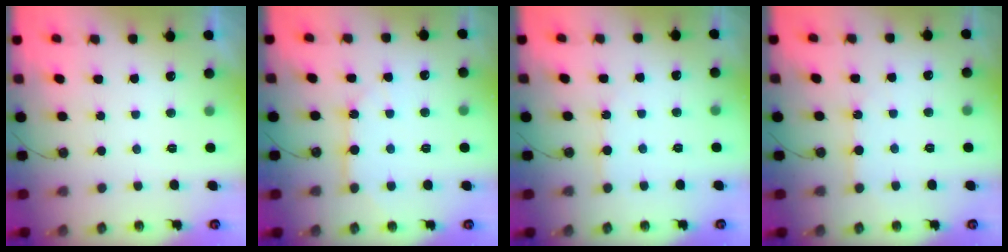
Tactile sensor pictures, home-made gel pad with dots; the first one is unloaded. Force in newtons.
{"total": 7.7, "press": 7.7, "slide": 0.3}
{"total": 3.5, "press": 3.4, "slide": 0.5}
{"total": 6.4, "press": 6.3, "slide": 0.7}